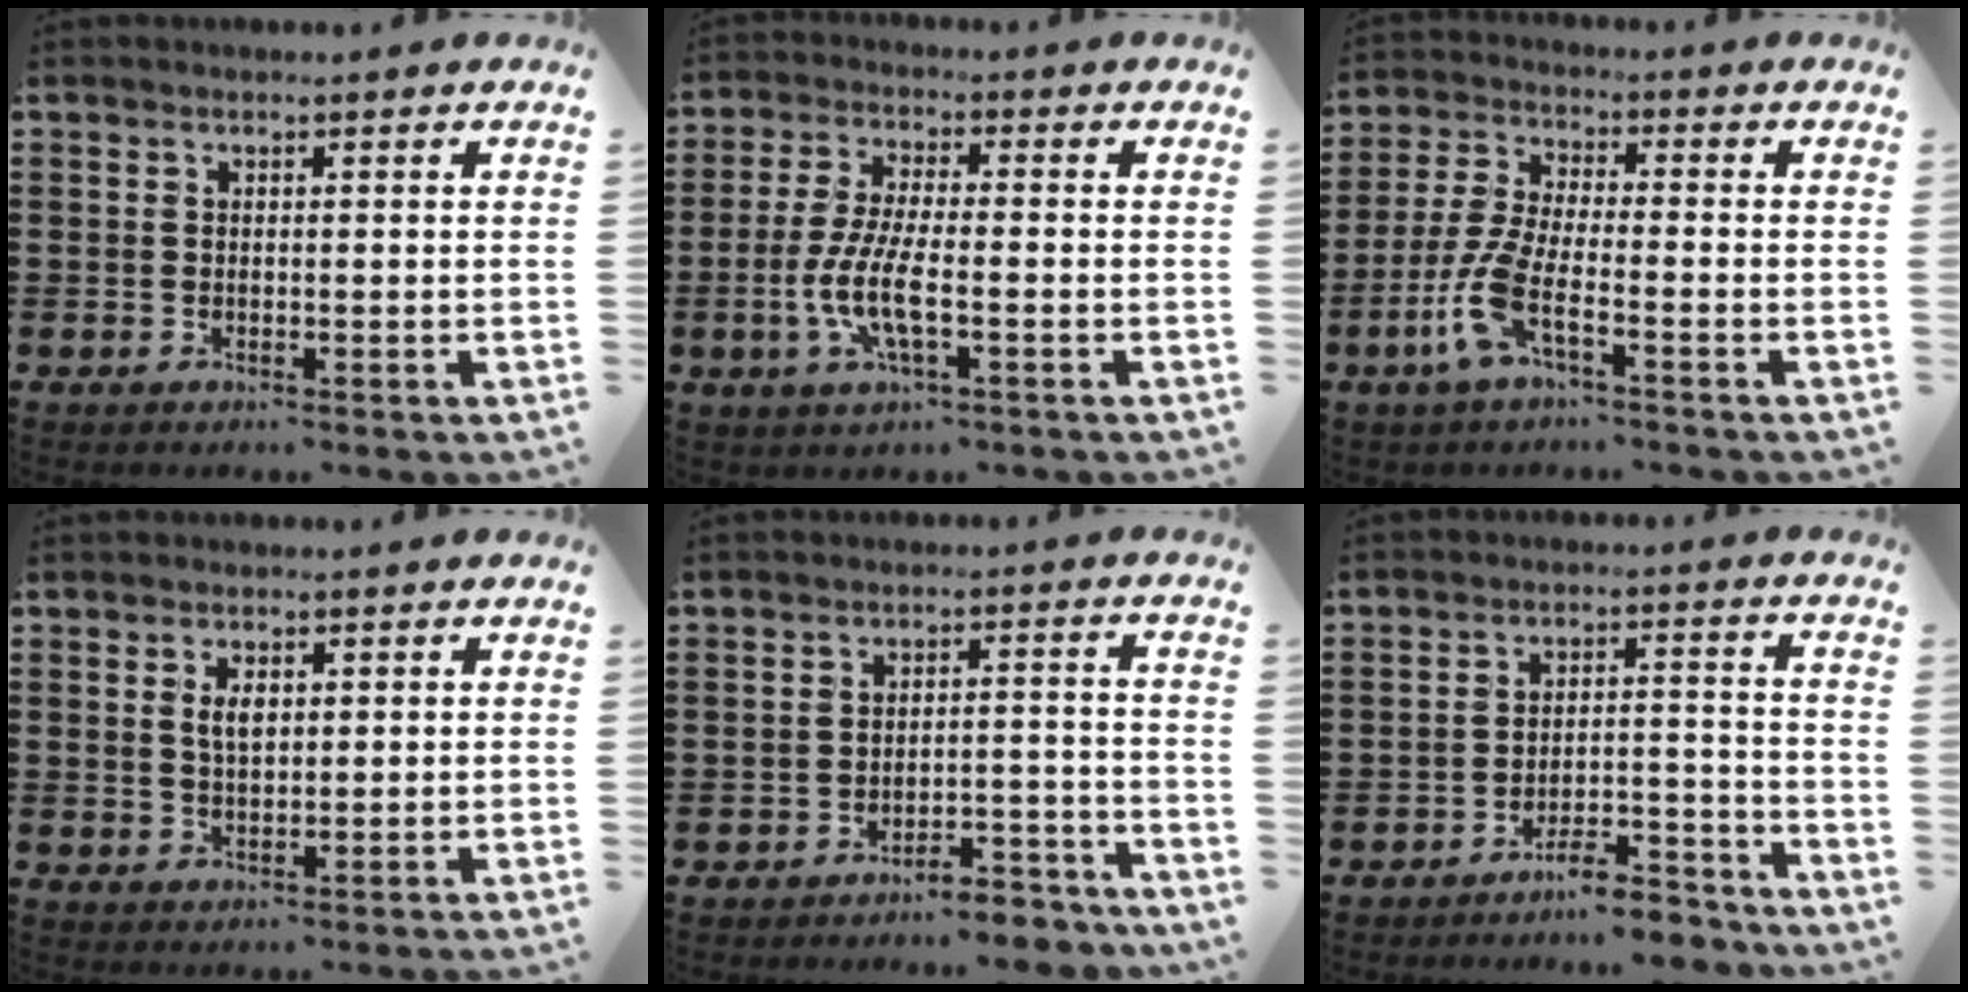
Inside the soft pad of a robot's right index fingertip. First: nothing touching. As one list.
[{"total": 7.2, "force": [-2.4, 1.9, 6.6], "torque": [-0.144, -0.011, -0.050]}, {"total": 7.7, "force": [-3.9, 1.6, 6.4], "torque": [-0.169, -0.019, -0.080]}, {"total": 2.8, "force": [0.9, 1.3, 2.4], "torque": [-0.050, 0.005, 0.014]}, {"total": 4.8, "force": [-4.6, 0.4, 1.2], "torque": [-0.022, 0.004, -0.092]}, {"total": 5.8, "force": [-5.5, 0.7, 1.7], "torque": [-0.027, 0.009, -0.106]}]